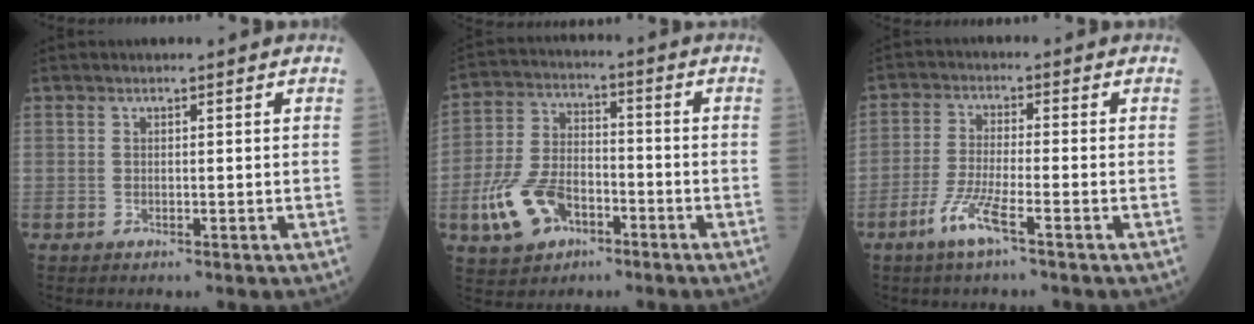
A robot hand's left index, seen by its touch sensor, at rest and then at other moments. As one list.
[{"total": 10.5, "force": [-4.7, 6.5, 6.8], "torque": [-0.161, 0.006, -0.086]}, {"total": 5.6, "force": [-3.4, 0.3, 4.5], "torque": [-0.100, -0.011, -0.073]}]